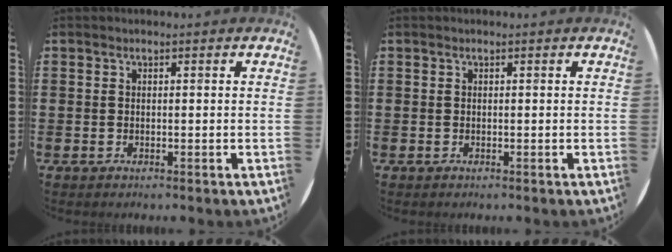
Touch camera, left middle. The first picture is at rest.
{"total": 0.0}